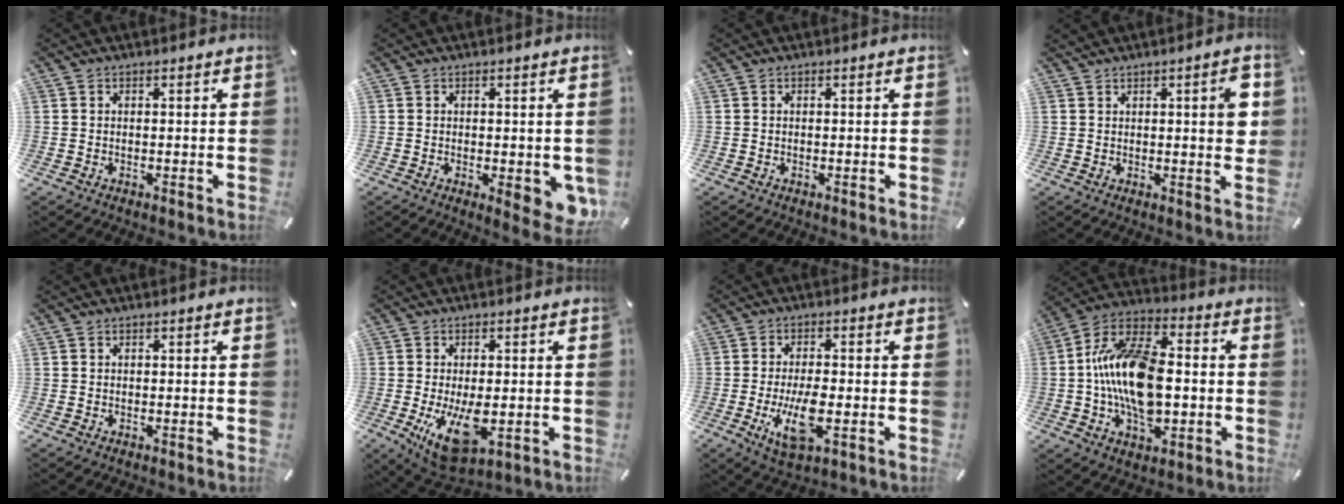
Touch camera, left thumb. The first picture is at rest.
{"total": 5.7, "force": [-0.7, 2.3, 5.1], "torque": [-0.057, -0.011, -0.004]}
{"total": 0.0}
{"total": 5.8, "force": [1.9, 1.8, 5.2], "torque": [-0.075, -0.003, 0.028]}
{"total": 0.0}
{"total": 11.6, "force": [-1.8, 5.8, 9.9], "torque": [-0.177, -0.020, -0.025]}
{"total": 9.7, "force": [-2.3, 3.5, 8.8], "torque": [-0.187, -0.011, -0.040]}
{"total": 18.5, "force": [-1.6, 11.2, 14.6], "torque": [-0.306, 0.008, -0.034]}